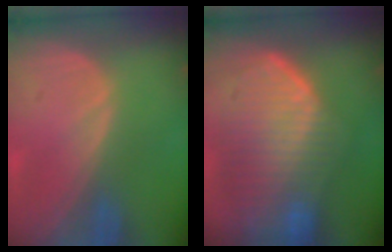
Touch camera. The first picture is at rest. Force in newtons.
{"total": 10.6, "press": 9.2, "slide": 5.2}